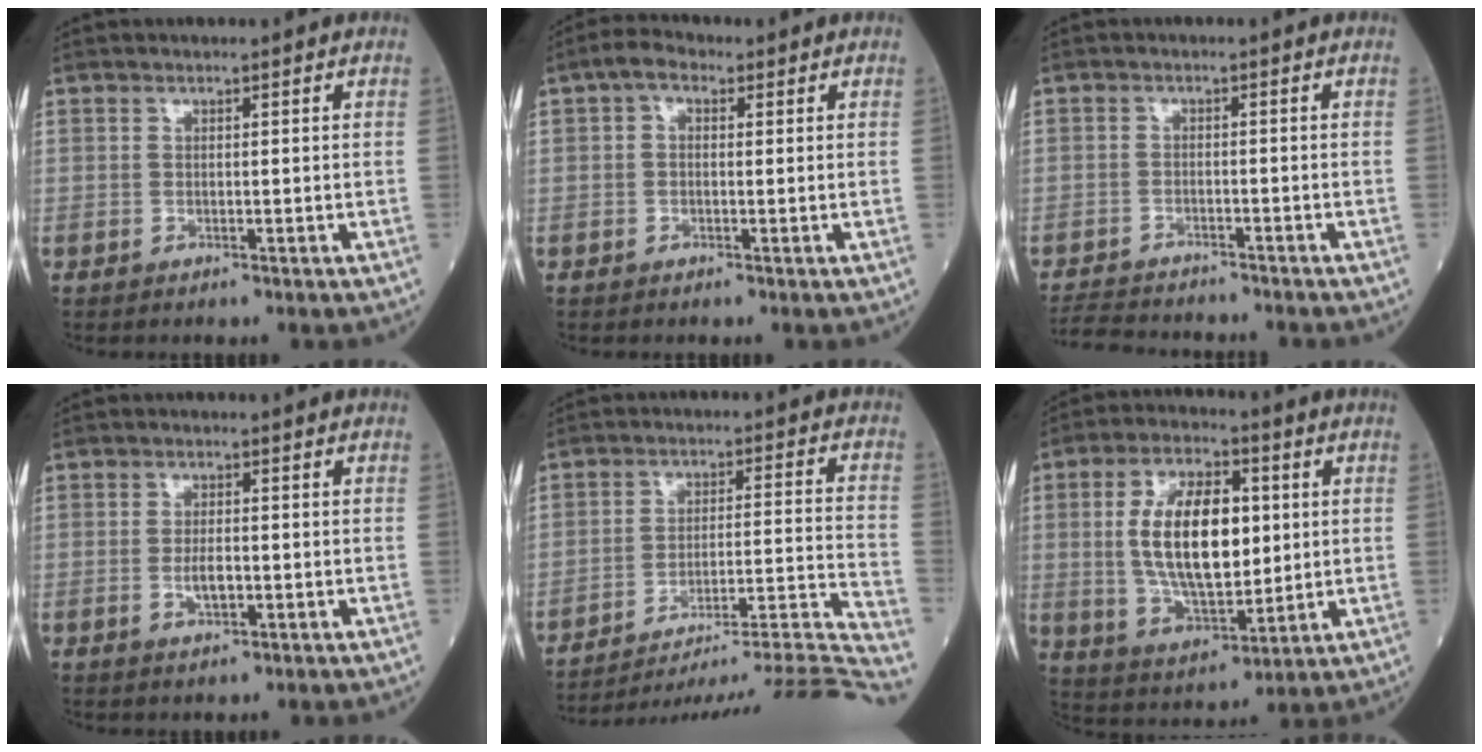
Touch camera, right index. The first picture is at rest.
{"total": 3.0, "force": [1.0, 1.8, 2.1], "torque": [-0.041, 0.017, 0.014]}
{"total": 8.4, "force": [-8.0, 1.4, 2.0], "torque": [-0.032, -0.007, -0.129]}
{"total": 3.0, "force": [-0.7, 1.1, 2.8], "torque": [-0.054, -0.001, -0.010]}
{"total": 26.3, "force": [-24.6, -3.5, 8.6], "torque": [-0.055, -0.019, -0.333]}
{"total": 14.9, "force": [1.8, 6.5, 13.2], "torque": [-0.257, 0.006, 0.037]}